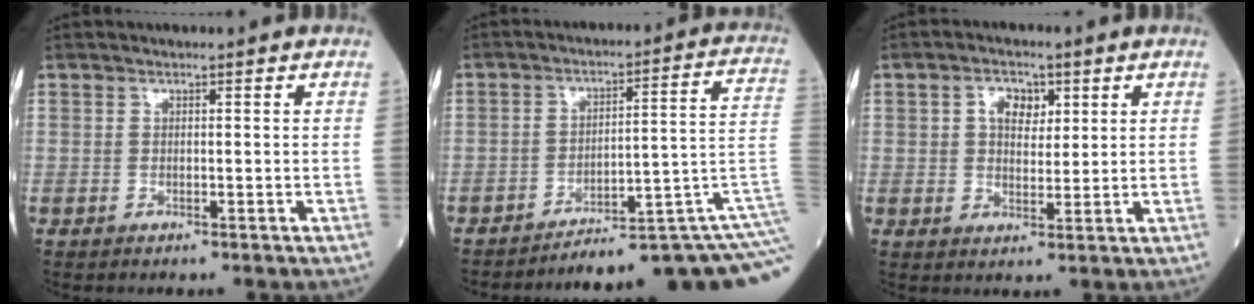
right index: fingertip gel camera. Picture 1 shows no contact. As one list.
[{"total": 15.7, "force": [-11.0, -1.2, 11.1], "torque": [-0.057, 0.059, -0.144]}, {"total": 4.6, "force": [1.7, 3.0, 3.1], "torque": [-0.052, 0.011, 0.029]}]